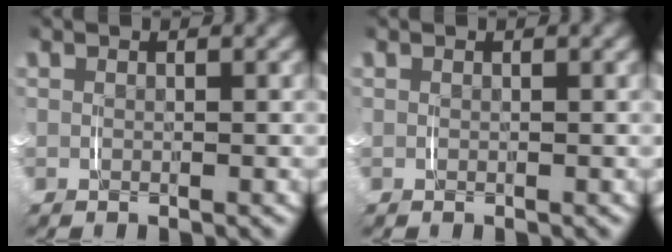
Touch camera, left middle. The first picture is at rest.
{"total": 0.0}